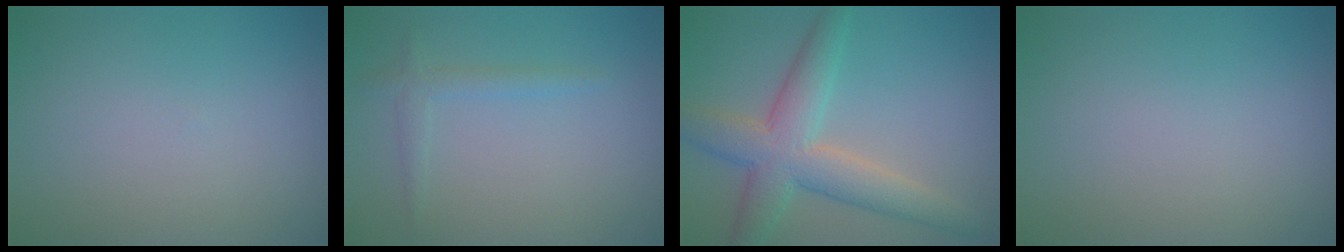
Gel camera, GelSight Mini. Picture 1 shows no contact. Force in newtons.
{"total": 1.4, "press": 1.4, "slide": 0.1}
{"total": 6.2, "press": 6.2, "slide": 0.2}
{"total": 0.0}